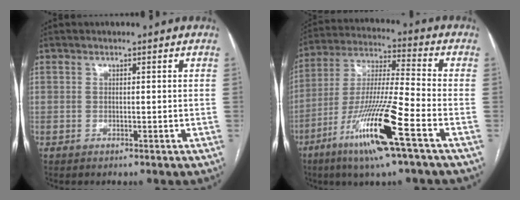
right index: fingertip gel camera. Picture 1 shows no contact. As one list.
[{"total": 16.3, "force": [-8.0, 0.1, 14.2], "torque": [-0.291, -0.025, -0.149]}]